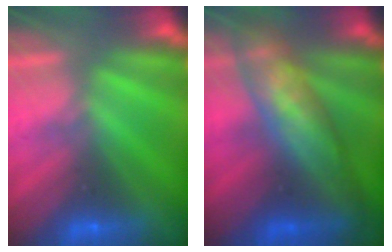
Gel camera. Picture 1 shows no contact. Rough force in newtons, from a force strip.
{"total": 7.4}